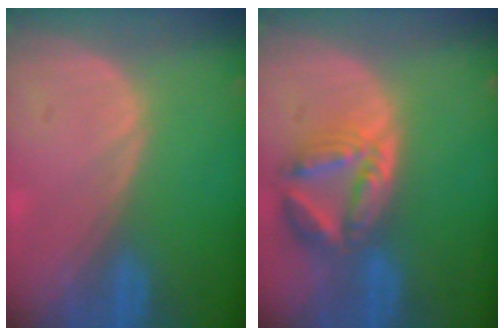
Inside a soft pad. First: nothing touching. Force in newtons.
{"total": 8.0, "press": 7.0, "slide": 3.8}